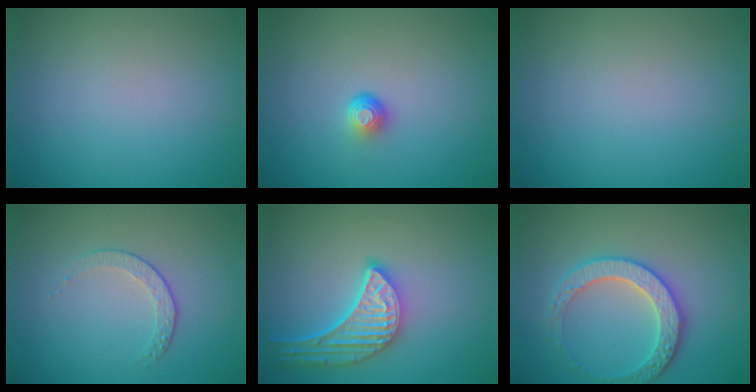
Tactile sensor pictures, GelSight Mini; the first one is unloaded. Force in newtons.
{"total": 1.5, "press": 0.9, "slide": 1.2}
{"total": 0.0}
{"total": 1.6, "press": 1.0, "slide": 1.3}
{"total": 5.7, "press": 4.5, "slide": 3.5}
{"total": 3.9, "press": 3.9, "slide": 0.8}